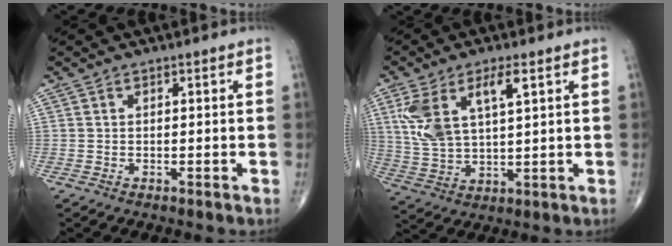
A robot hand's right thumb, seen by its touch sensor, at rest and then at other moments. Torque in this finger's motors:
{"motor_torque": [0.86, 1.51, 1.36, 0.53, 0.13]}